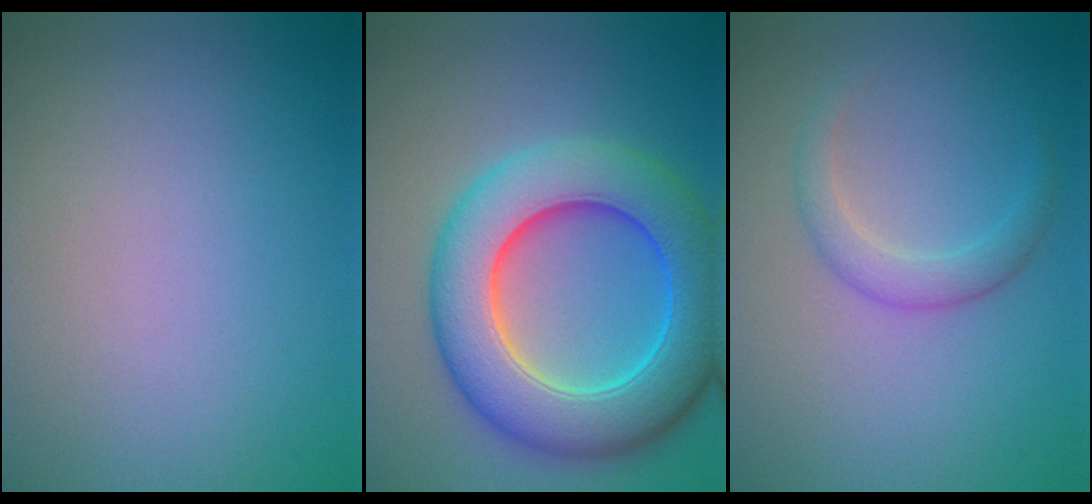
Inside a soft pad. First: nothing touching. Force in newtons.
{"total": 10.4, "press": 10.4, "slide": 0.2}
{"total": 2.1, "press": 2.1, "slide": 0.1}